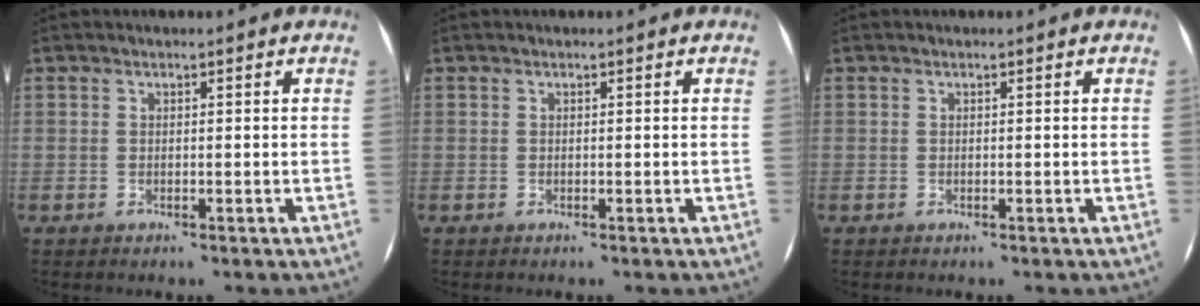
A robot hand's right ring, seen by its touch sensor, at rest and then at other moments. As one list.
[{"total": 0.0}, {"total": 0.0}]